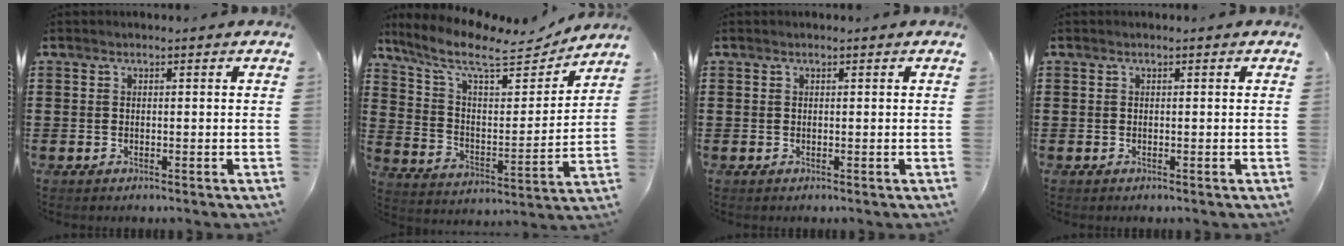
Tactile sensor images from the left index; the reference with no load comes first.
{"total": 10.5, "force": [8.5, 2.1, 5.7], "torque": [-0.145, -0.046, 0.145]}
{"total": 0.0}
{"total": 0.0}